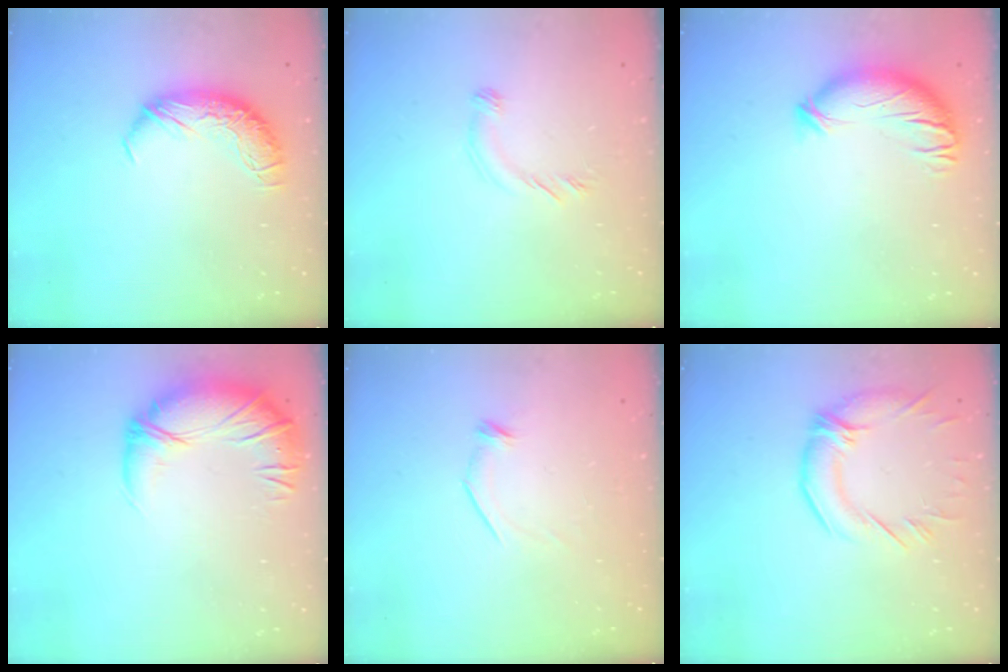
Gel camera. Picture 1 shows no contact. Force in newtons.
{"total": 5.0, "press": 4.9, "slide": 0.9}
{"total": 3.8, "press": 3.0, "slide": 2.2}
{"total": 2.8, "press": 1.3, "slide": 2.5}
{"total": 6.1, "press": 6.0, "slide": 1.1}
{"total": 2.3, "press": 0.9, "slide": 2.1}